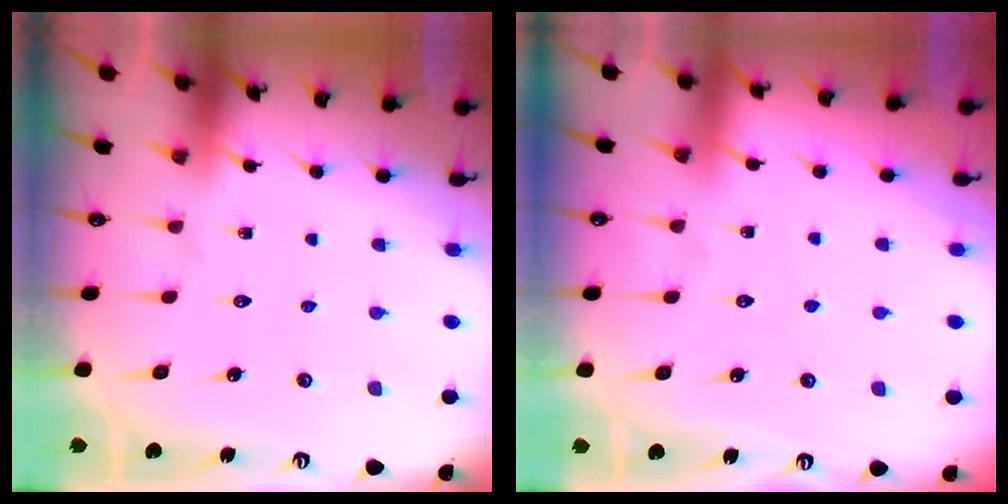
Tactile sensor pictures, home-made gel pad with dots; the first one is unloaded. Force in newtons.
{"total": 2.4, "press": 2.4, "slide": 0.3}